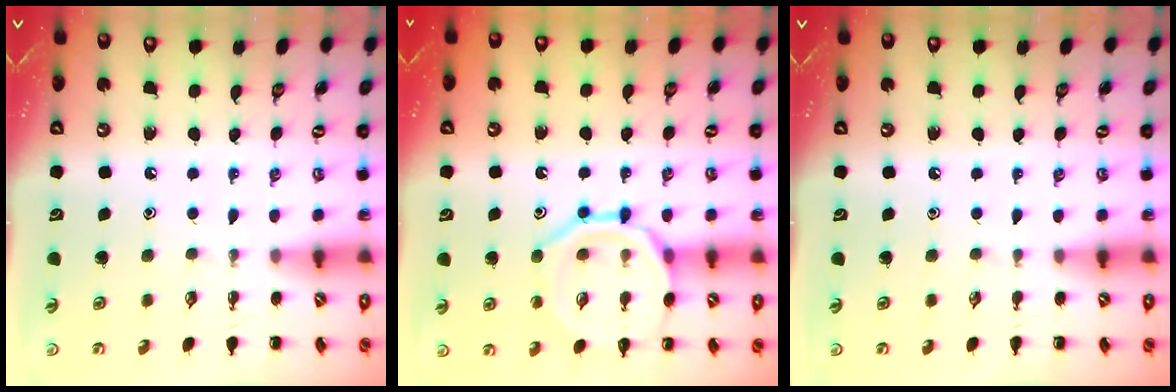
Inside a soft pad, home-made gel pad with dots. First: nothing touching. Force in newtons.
{"total": 12.8, "press": 12.8, "slide": 0.8}
{"total": 0.0}